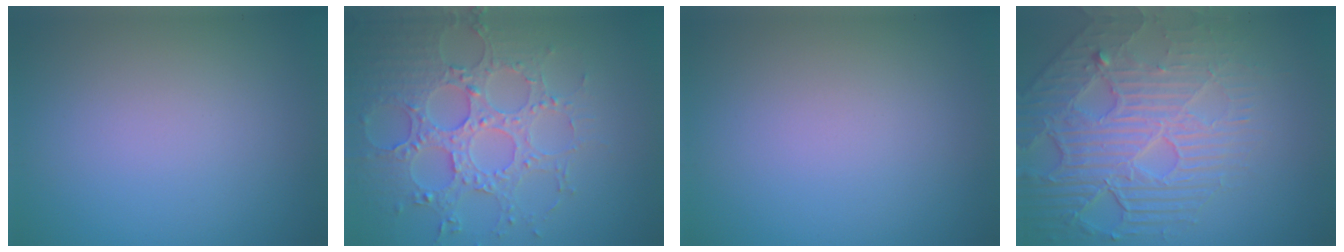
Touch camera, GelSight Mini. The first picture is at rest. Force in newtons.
{"total": 5.8, "press": 5.2, "slide": 2.5}
{"total": 0.0}
{"total": 7.2, "press": 5.5, "slide": 4.6}